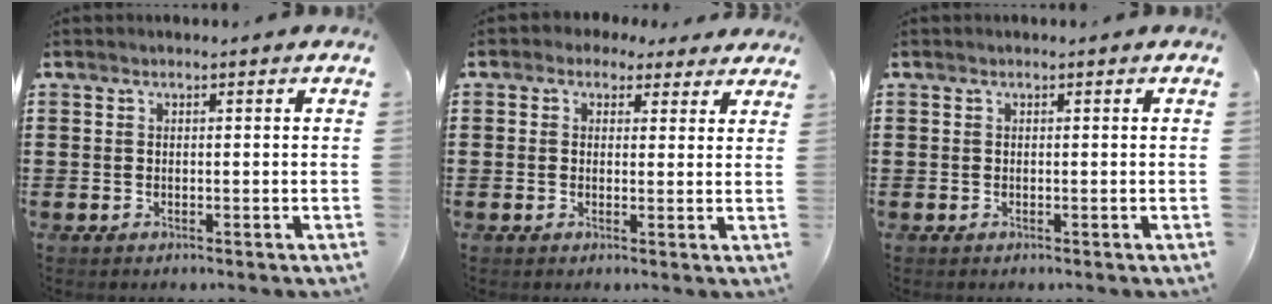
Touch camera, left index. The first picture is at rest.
{"total": 2.1, "force": [1.4, 1.6, 0.5], "torque": [-0.018, 0.009, 0.023]}
{"total": 0.0}